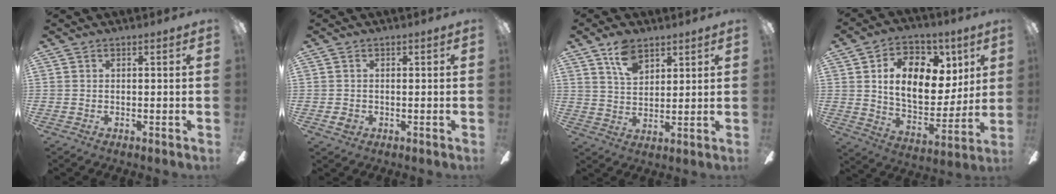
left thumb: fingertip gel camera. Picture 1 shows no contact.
{"total": 1.8, "force": [-0.4, 1.6, 0.8], "torque": [-0.014, 0.004, -0.008]}
{"total": 8.4, "force": [5.3, 4.7, 4.5], "torque": [-0.079, -0.013, 0.098]}
{"total": 18.0, "force": [6.0, 11.5, 12.4], "torque": [-0.193, -0.010, 0.108]}